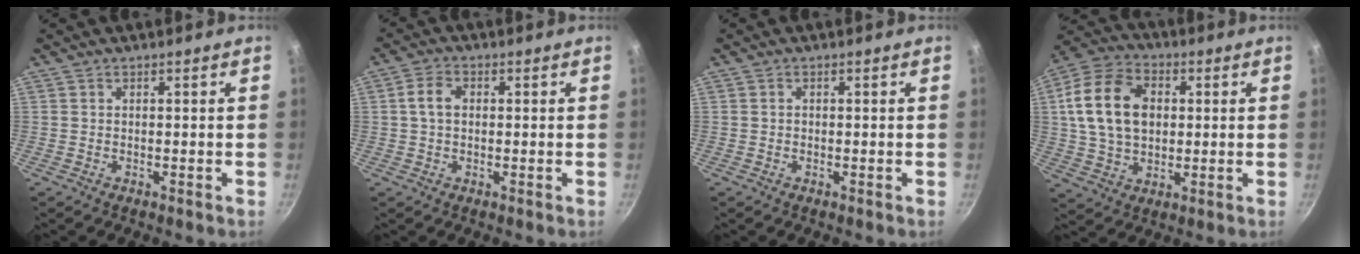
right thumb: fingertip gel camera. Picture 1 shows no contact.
{"total": 4.1, "force": [0.4, 2.9, 2.8], "torque": [-0.052, 0.011, 0.003]}
{"total": 0.5, "force": [-0.1, 0.5, 0.2], "torque": [-0.001, 0.003, -0.001]}
{"total": 16.3, "force": [2.6, 11.7, 11.1], "torque": [-0.185, 0.012, 0.042]}